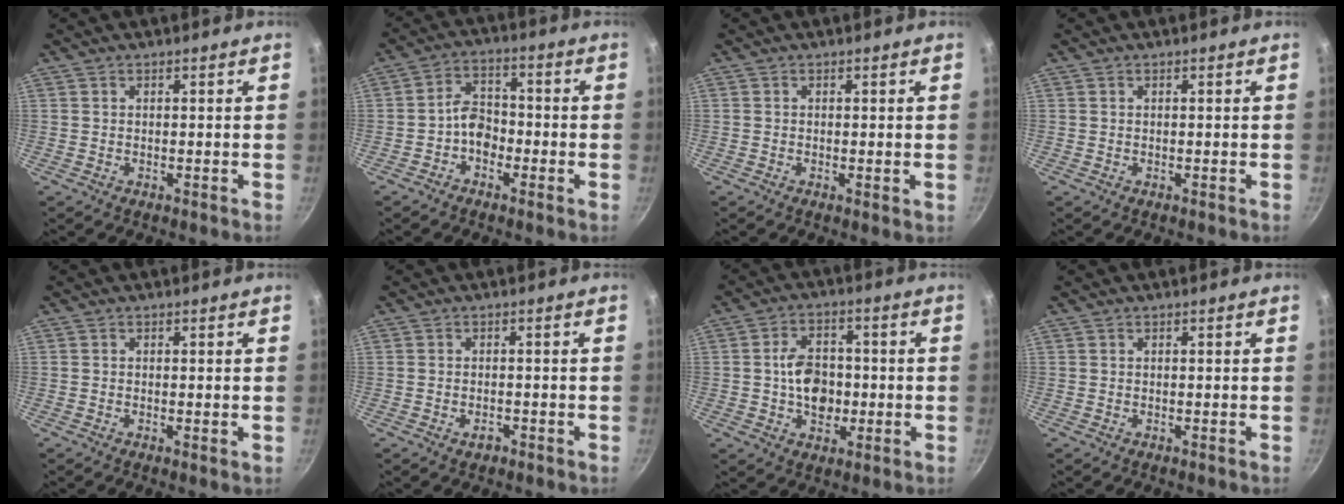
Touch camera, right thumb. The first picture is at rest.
{"total": 5.4, "force": [-2.1, 3.8, 3.2], "torque": [-0.032, 0.033, -0.043]}
{"total": 0.8, "force": [0.0, 0.2, 0.8], "torque": [-0.013, -0.003, -0.003]}
{"total": 0.0}
{"total": 0.6, "force": [-0.1, 0.1, 0.6], "torque": [-0.011, -0.002, -0.003]}
{"total": 1.9, "force": [-1.1, 1.1, 1.1], "torque": [-0.016, 0.009, -0.015]}
{"total": 9.7, "force": [-0.8, 6.8, 6.8], "torque": [-0.083, 0.014, -0.015]}
{"total": 0.0}